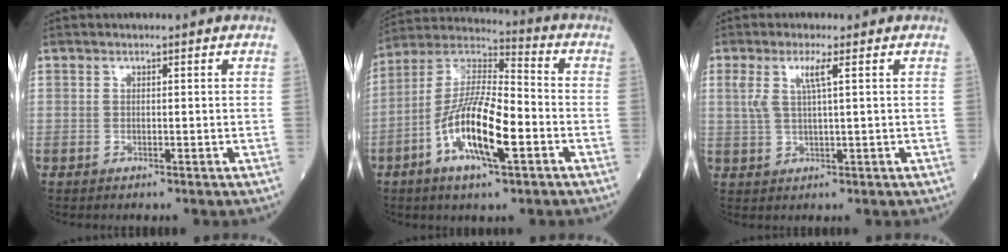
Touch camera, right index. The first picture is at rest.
{"total": 14.6, "force": [-4.9, 3.2, 13.4], "torque": [-0.260, 0.000, -0.091]}
{"total": 3.9, "force": [1.5, 0.1, 3.6], "torque": [-0.078, 0.008, 0.033]}